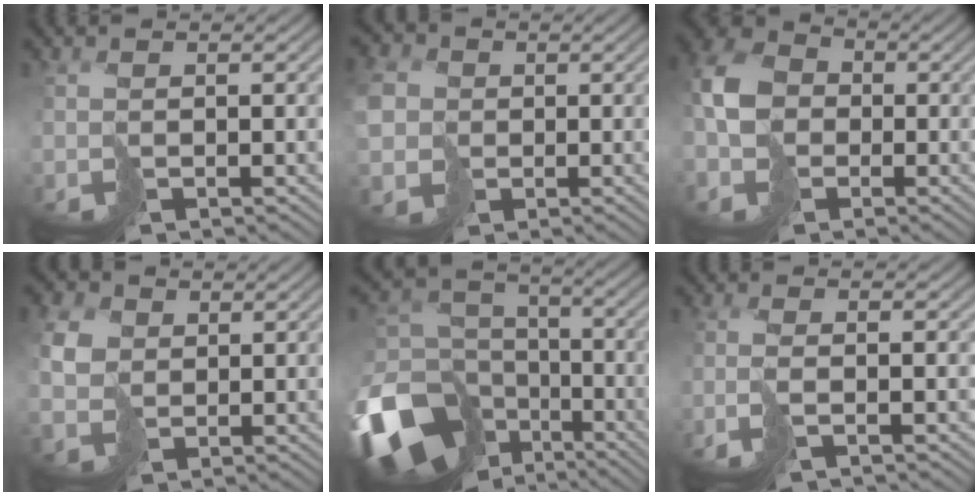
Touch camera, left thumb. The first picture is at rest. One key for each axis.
{"total": 5.6, "fx": 0.3, "fy": 5.2, "fz": 2.1, "tx": -0.080, "ty": 0.002, "tz": -0.003}
{"total": 8.3, "fx": -1.8, "fy": 6.8, "fz": 4.4, "tx": -0.129, "ty": -0.013, "tz": -0.039}
{"total": 4.5, "fx": 1.4, "fy": 3.8, "fz": 2.0, "tx": -0.063, "ty": 0.003, "tz": 0.028}
{"total": 18.3, "fx": -8.4, "fy": 13.8, "fz": 8.7, "tx": -0.268, "ty": -0.039, "tz": -0.124}
{"total": 2.8, "fx": -1.4, "fy": 0.8, "fz": 2.3, "tx": -0.050, "ty": -0.002, "tz": -0.035}